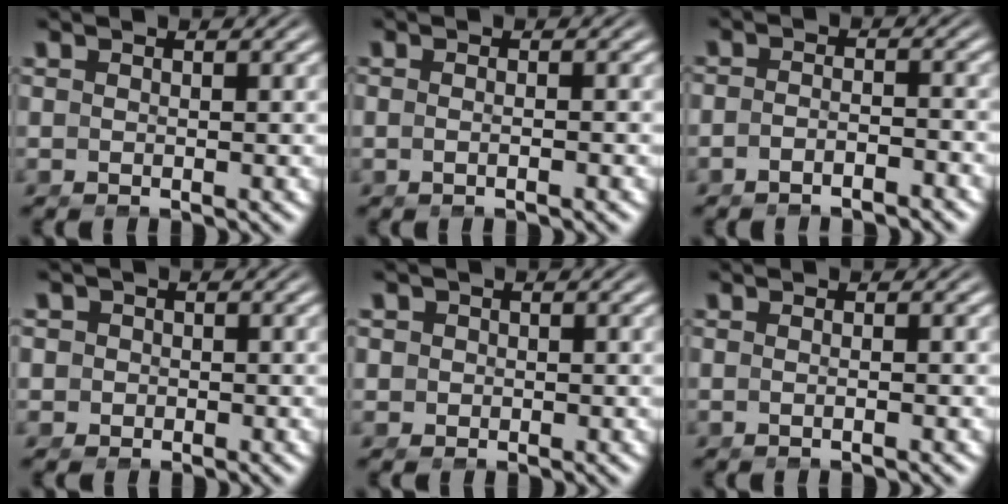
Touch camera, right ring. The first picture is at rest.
{"total": 1.4, "force": [-0.8, -0.3, 1.1], "torque": [-0.023, 0.000, -0.015]}
{"total": 2.6, "force": [-2.4, 0.3, 0.9], "torque": [-0.014, -0.003, -0.042]}
{"total": 3.6, "force": [-0.7, 3.4, 0.7], "torque": [-0.029, -0.009, -0.014]}
{"total": 2.8, "force": [-0.1, 2.7, 0.8], "torque": [-0.028, -0.006, -0.002]}
{"total": 1.3, "force": [-0.8, -0.6, 0.9], "torque": [-0.017, 0.000, -0.014]}